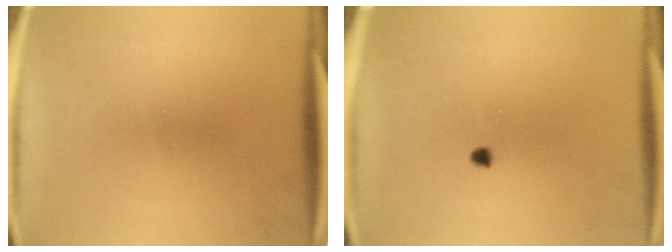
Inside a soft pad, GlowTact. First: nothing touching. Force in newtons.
{"total": 1.0}